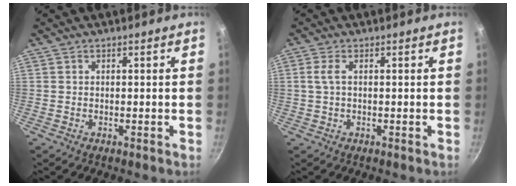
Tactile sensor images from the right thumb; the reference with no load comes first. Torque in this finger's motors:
{"motor_torque": [0.08, -0.07, -0.42, 0.25, 0.08]}